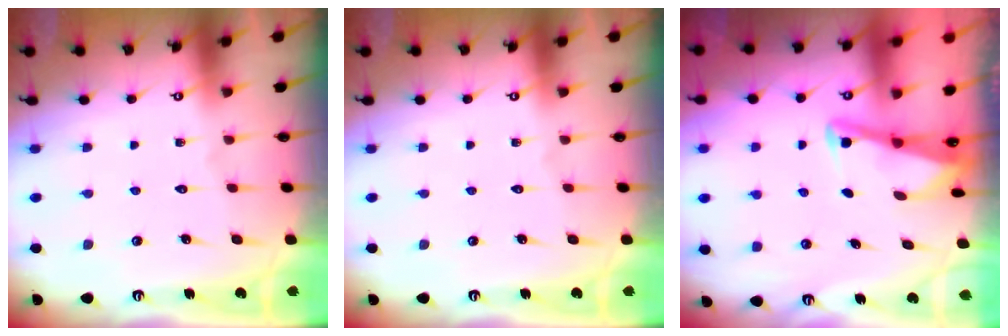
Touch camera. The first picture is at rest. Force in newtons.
{"total": 0.0}
{"total": 2.8, "press": 2.8, "slide": 0.4}